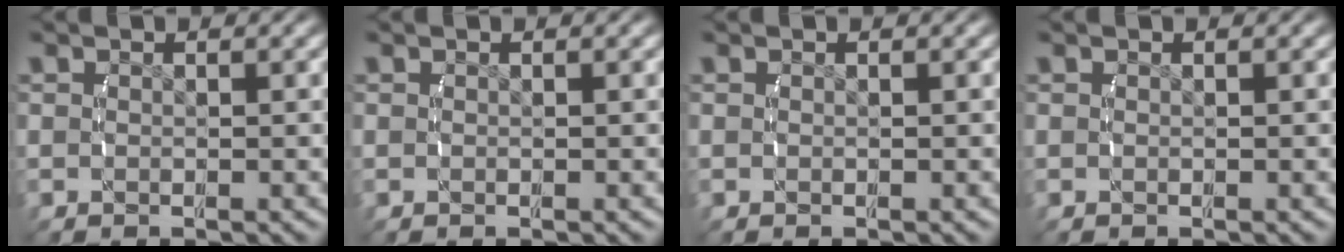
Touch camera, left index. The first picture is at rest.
{"total": 0.0}
{"total": 0.0}
{"total": 0.0}